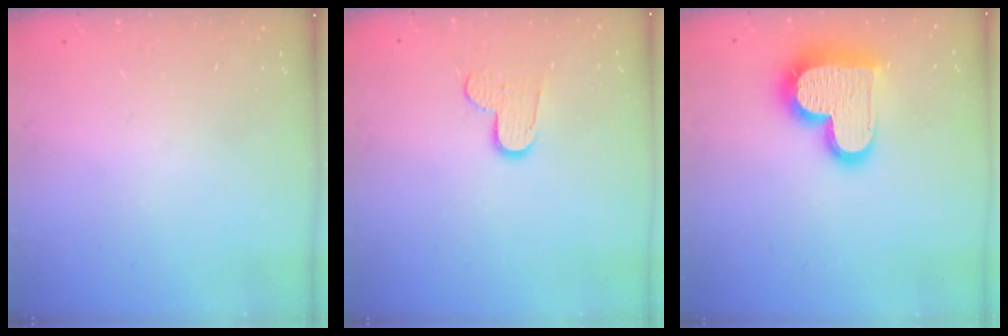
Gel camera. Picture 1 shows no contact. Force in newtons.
{"total": 8.2, "press": 8.2, "slide": 0.5}
{"total": 18.8, "press": 18.8, "slide": 1.6}